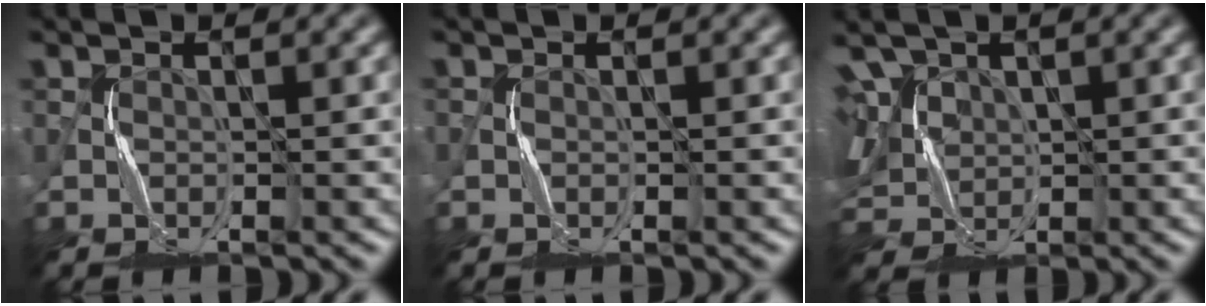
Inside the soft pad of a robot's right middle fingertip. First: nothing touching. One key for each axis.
{"total": 0.0}
{"total": 7.5, "fx": 2.2, "fy": 5.3, "fz": 4.8, "tx": -0.138, "ty": 0.027, "tz": 0.045}